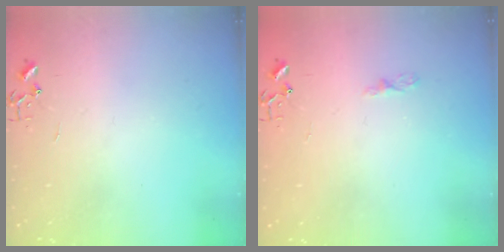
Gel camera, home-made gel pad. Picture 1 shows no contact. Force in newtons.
{"total": 3.4, "press": 3.4, "slide": 0.5}